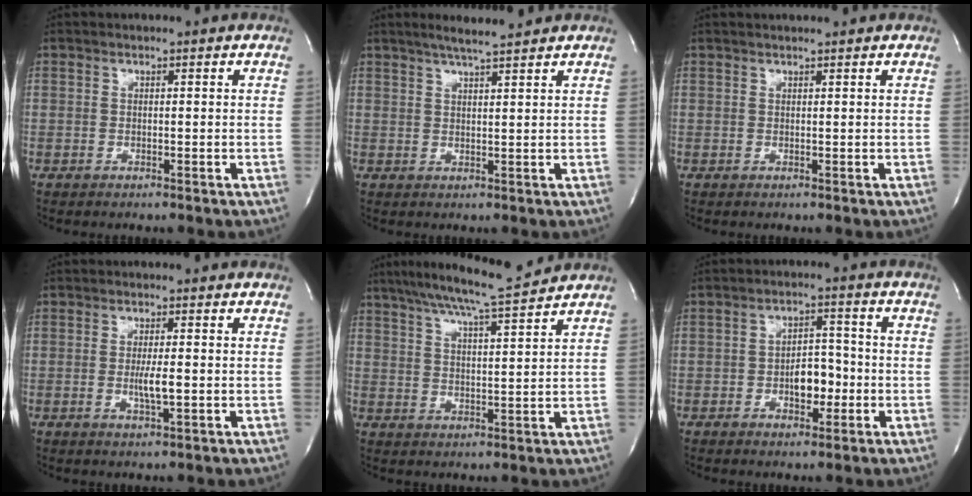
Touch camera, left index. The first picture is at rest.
{"total": 4.9, "force": [4.1, -0.2, 2.6], "torque": [-0.049, 0.008, 0.071]}
{"total": 2.2, "force": [2.1, 0.0, 0.8], "torque": [-0.009, 0.017, 0.030]}
{"total": 3.1, "force": [-0.5, 0.1, 3.1], "torque": [-0.060, -0.007, -0.006]}
{"total": 10.8, "force": [9.7, -1.1, 4.6], "torque": [-0.082, 0.000, 0.151]}
{"total": 5.3, "force": [-1.6, 2.8, 4.2], "torque": [-0.063, 0.011, -0.022]}